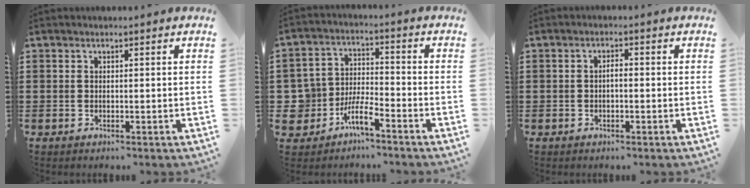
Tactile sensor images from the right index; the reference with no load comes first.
{"total": 6.0, "force": [-4.4, 2.9, 2.8], "torque": [-0.079, 0.005, -0.094]}
{"total": 1.3, "force": [-0.4, 0.4, 1.1], "torque": [-0.022, -0.001, -0.007]}